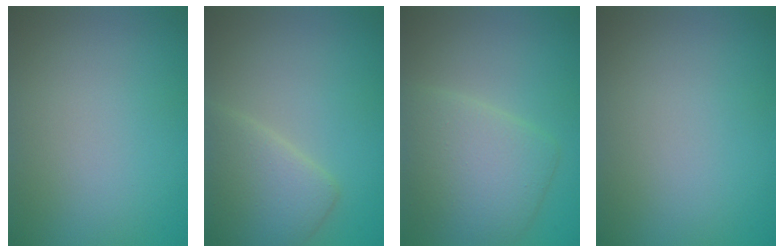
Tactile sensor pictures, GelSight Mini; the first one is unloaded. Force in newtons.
{"total": 4.4, "press": 4.4, "slide": 0.2}
{"total": 5.5, "press": 5.5, "slide": 0.2}
{"total": 0.0}